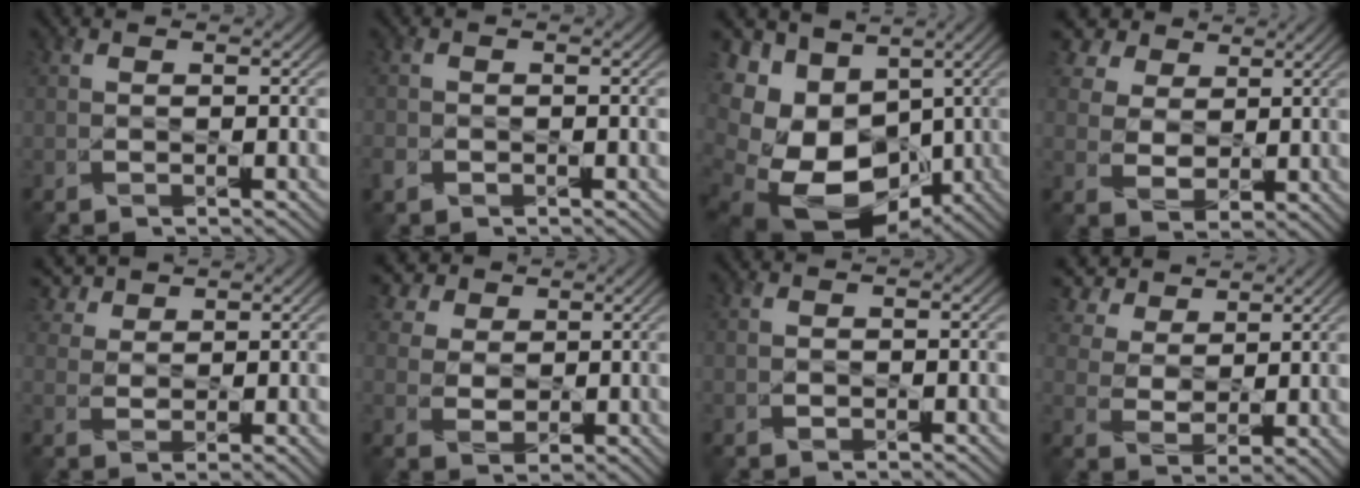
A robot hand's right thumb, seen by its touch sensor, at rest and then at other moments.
{"total": 1.5, "force": [-0.9, 1.2, 0.3], "torque": [-0.006, -0.008, -0.022]}
{"total": 19.9, "force": [-3.2, 15.5, 12.0], "torque": [-0.286, -0.038, -0.048]}
{"total": 8.6, "force": [4.5, 6.4, 3.5], "torque": [-0.136, 0.002, 0.103]}
{"total": 4.3, "force": [3.4, 1.9, 1.7], "torque": [-0.042, 0.010, 0.068]}
{"total": 6.8, "force": [3.5, 5.1, 2.6], "torque": [-0.111, -0.004, 0.075]}
{"total": 0.6, "force": [-0.2, 0.6, 0.2], "torque": [-0.004, -0.003, -0.002]}
{"total": 7.2, "force": [4.8, 4.1, 3.4], "torque": [-0.082, 0.011, 0.092]}